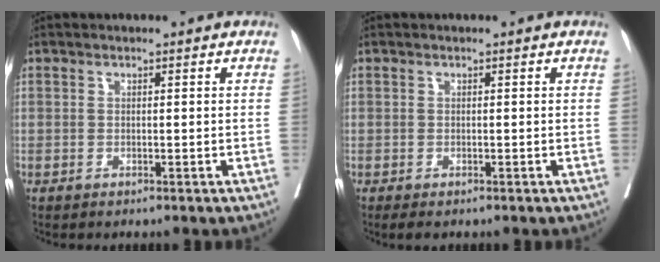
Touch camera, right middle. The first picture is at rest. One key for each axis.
{"total": 1.0, "fx": -0.7, "fy": 0.5, "fz": 0.5, "tx": -0.011, "ty": -0.002, "tz": -0.008}